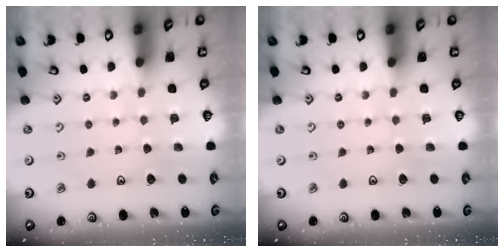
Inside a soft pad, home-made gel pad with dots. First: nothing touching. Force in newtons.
{"total": 0.0}